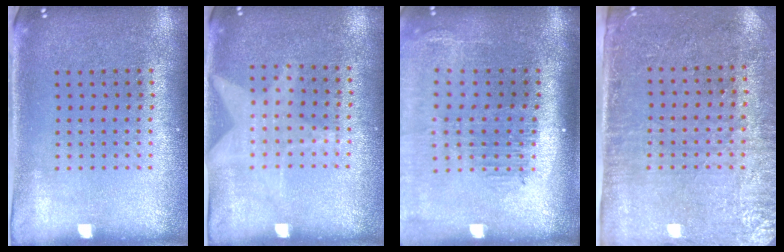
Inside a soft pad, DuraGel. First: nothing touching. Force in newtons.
{"total": 1.3, "press": 0.9, "slide": 0.9}
{"total": 2.1, "press": 1.7, "slide": 1.2}
{"total": 2.9, "press": 2.5, "slide": 1.5}